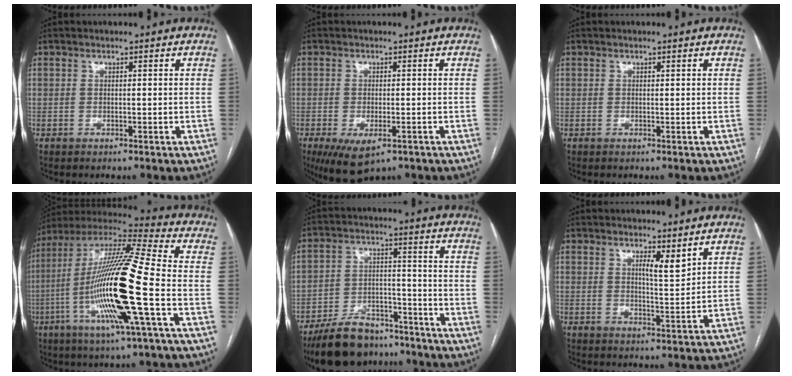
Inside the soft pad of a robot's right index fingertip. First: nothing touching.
{"total": 7.2, "force": [-4.0, 3.0, 5.1], "torque": [-0.086, -0.017, -0.058]}
{"total": 0.0}
{"total": 21.3, "force": [-5.2, 0.4, 20.6], "torque": [-0.424, -0.020, -0.107]}
{"total": 13.8, "force": [-11.5, 5.8, 5.0], "torque": [-0.077, 0.018, -0.188]}
{"total": 3.6, "force": [2.3, 0.5, 2.7], "torque": [-0.047, -0.009, 0.040]}